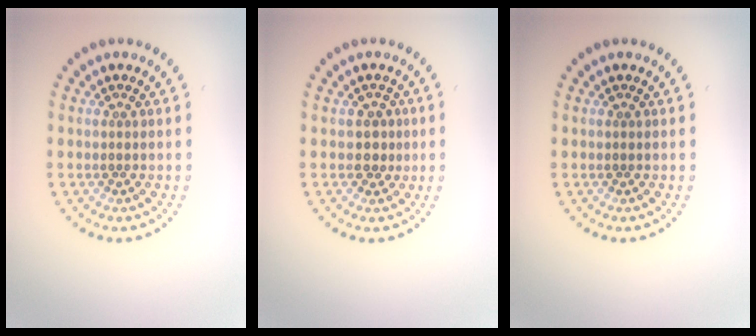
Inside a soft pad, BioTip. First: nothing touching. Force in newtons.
{"total": 1.7, "press": 1.4, "slide": 0.9}
{"total": 0.0}